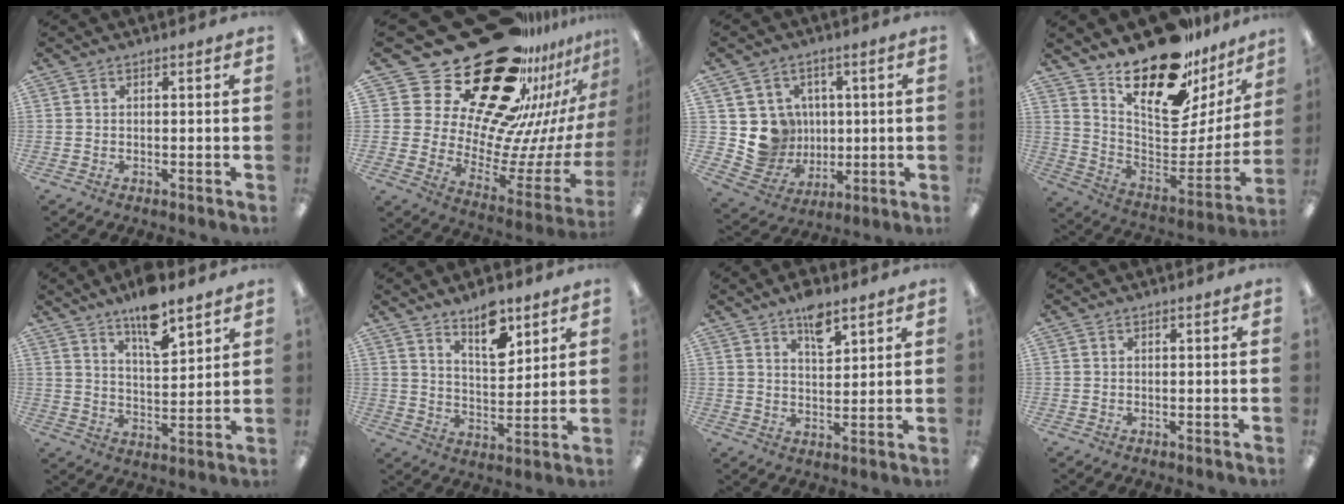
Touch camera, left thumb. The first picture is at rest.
{"total": 36.4, "force": [24.5, 17.7, 20.3], "torque": [-0.303, -0.210, 0.471]}
{"total": 10.4, "force": [2.0, 10.1, 1.6], "torque": [-0.043, -0.014, 0.055]}
{"total": 24.1, "force": [18.2, 9.6, 12.5], "torque": [-0.180, -0.136, 0.314]}
{"total": 10.8, "force": [8.4, 3.3, 6.0], "torque": [-0.091, -0.052, 0.144]}
{"total": 10.2, "force": [7.5, 4.3, 5.4], "torque": [-0.078, -0.044, 0.129]}
{"total": 7.3, "force": [5.1, 3.2, 4.1], "torque": [-0.053, -0.028, 0.087]}
{"total": 0.0}